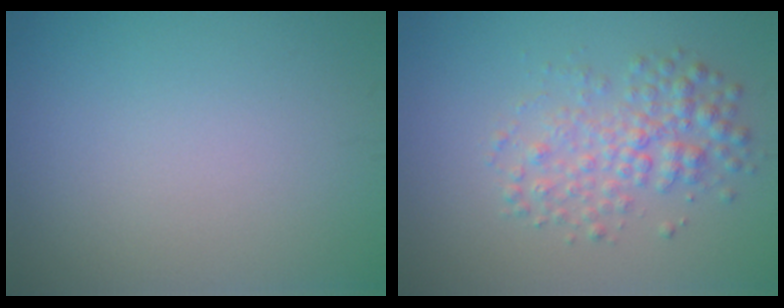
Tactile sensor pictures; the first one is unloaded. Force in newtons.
{"total": 3.8, "press": 3.8, "slide": 0.0}